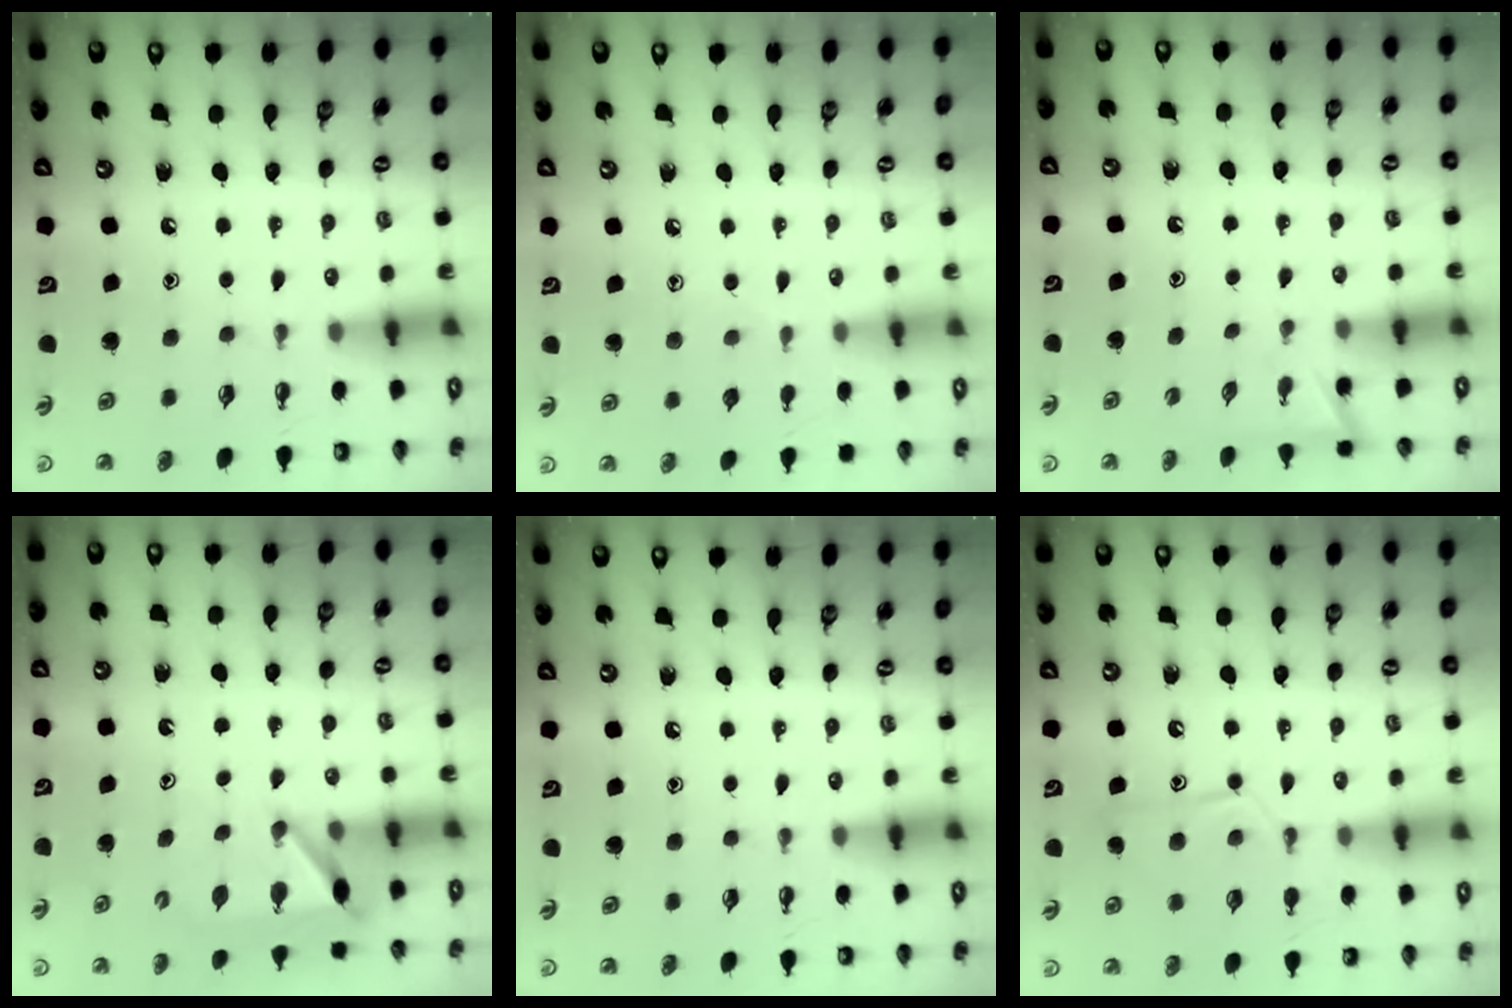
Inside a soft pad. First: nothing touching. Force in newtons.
{"total": 6.2, "press": 6.2, "slide": 0.7}
{"total": 2.3, "press": 2.3, "slide": 0.2}
{"total": 5.8, "press": 5.8, "slide": 0.5}
{"total": 0.0}
{"total": 10.4, "press": 10.4, "slide": 0.6}